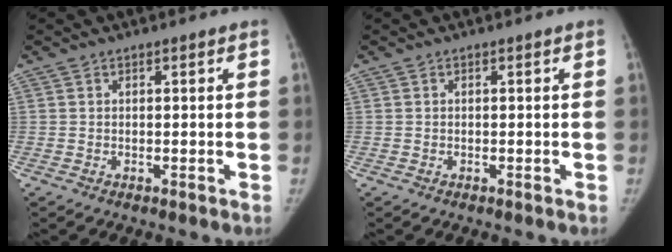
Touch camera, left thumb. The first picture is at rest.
{"total": 0.0}